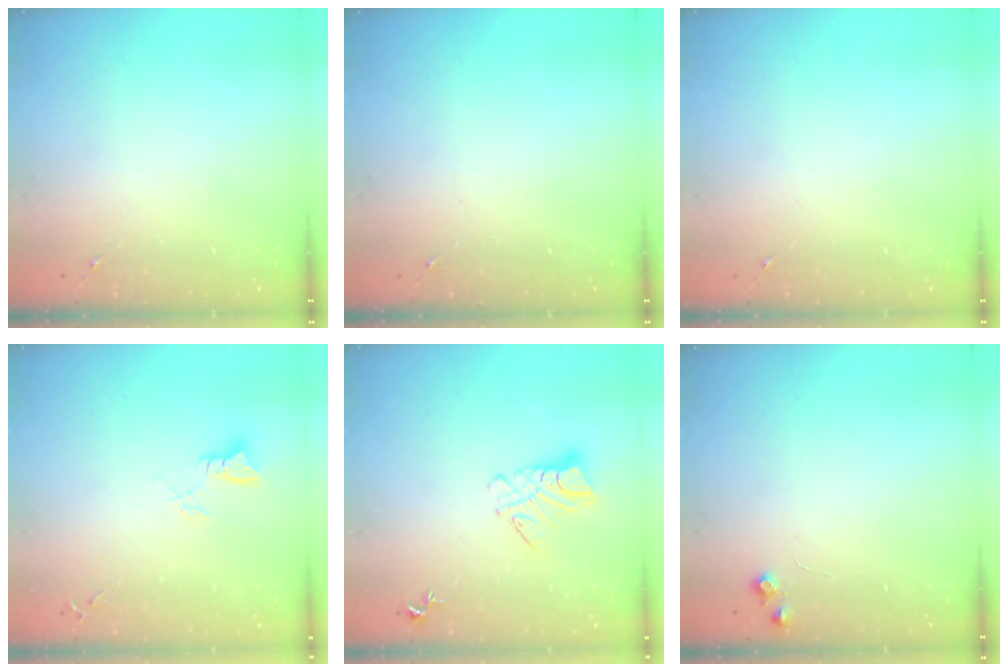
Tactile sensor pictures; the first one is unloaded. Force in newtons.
{"total": 0.0}
{"total": 0.0}
{"total": 2.8, "press": 2.8, "slide": 0.2}
{"total": 9.2, "press": 9.2, "slide": 0.9}
{"total": 5.7, "press": 5.6, "slide": 0.9}